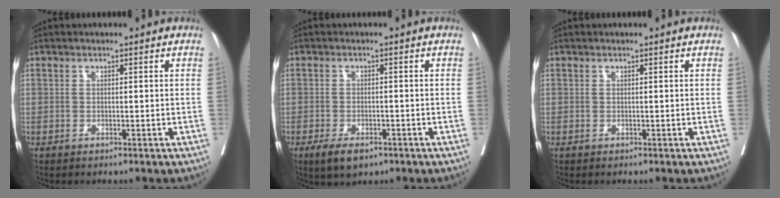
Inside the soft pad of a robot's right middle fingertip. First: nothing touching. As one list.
[{"total": 4.9, "force": [-3.2, 2.0, 3.1], "torque": [-0.056, -0.006, -0.051]}, {"total": 0.0}]